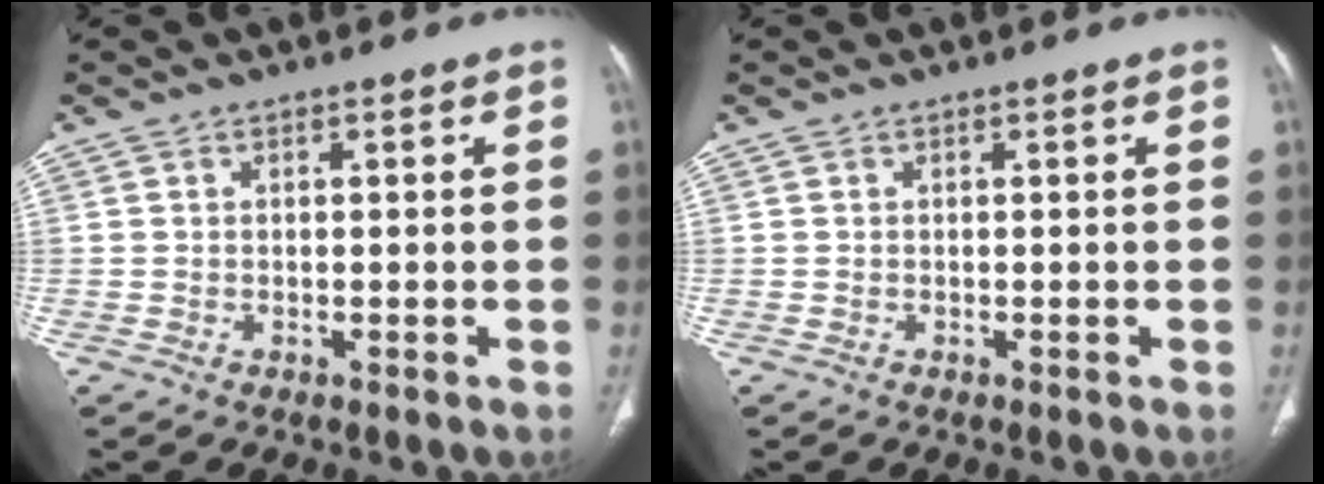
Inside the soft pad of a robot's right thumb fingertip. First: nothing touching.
{"total": 0.0}